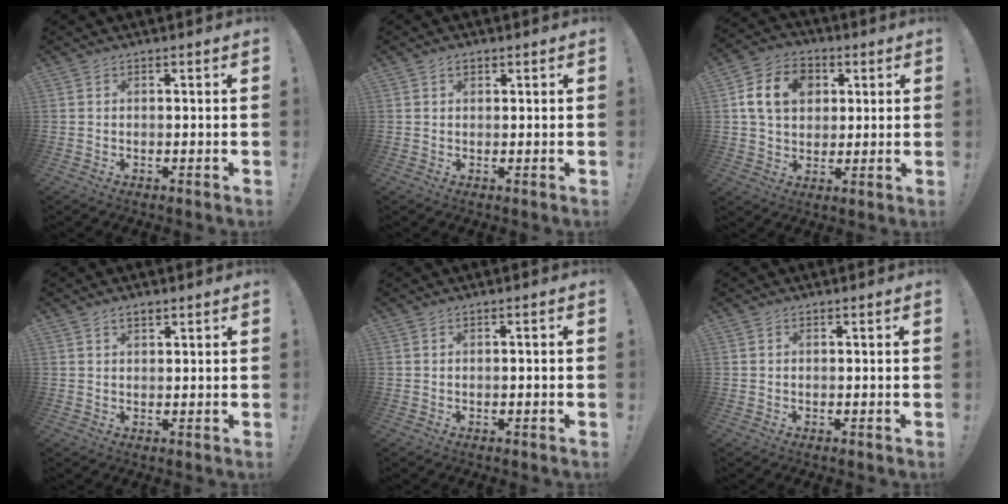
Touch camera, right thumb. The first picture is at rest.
{"total": 1.5, "force": [0.7, 1.0, 0.8], "torque": [-0.014, 0.001, 0.013]}
{"total": 13.0, "force": [3.5, 10.1, 7.3], "torque": [-0.121, 0.005, 0.069]}
{"total": 1.8, "force": [1.2, 0.8, 1.1], "torque": [-0.021, -0.001, 0.021]}
{"total": 0.9, "force": [-0.6, -0.1, 0.7], "torque": [-0.018, 0.004, -0.010]}
{"total": 0.0}